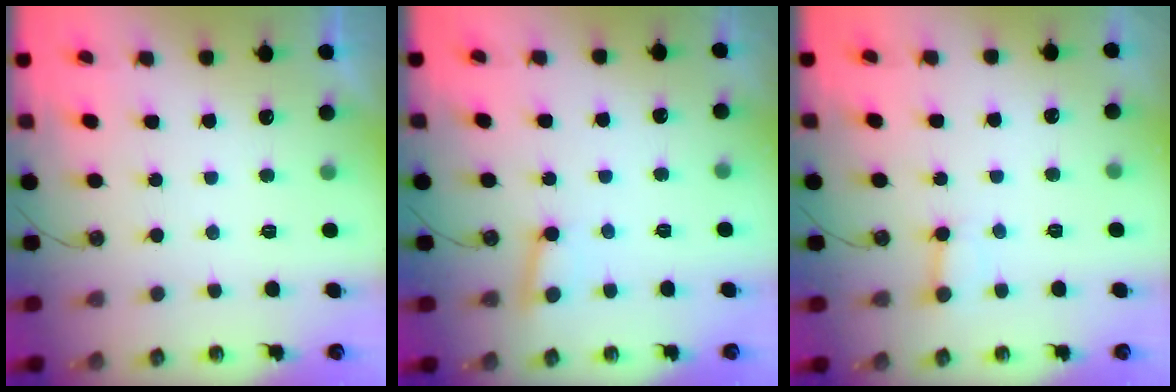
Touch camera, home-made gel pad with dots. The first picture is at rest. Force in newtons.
{"total": 3.2, "press": 3.2, "slide": 0.4}
{"total": 2.6, "press": 2.6, "slide": 0.4}